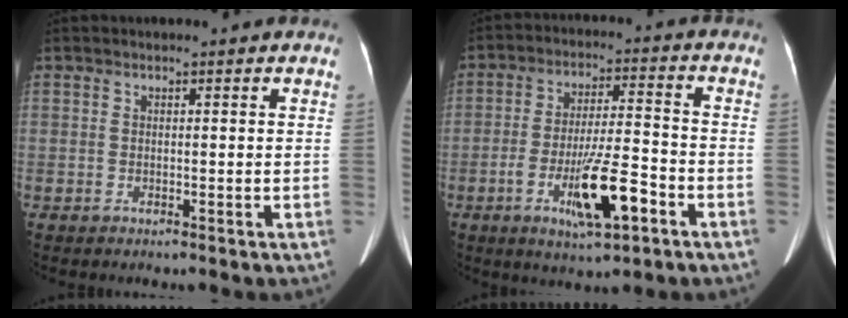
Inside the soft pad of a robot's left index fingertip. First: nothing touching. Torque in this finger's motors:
{"motor_torque": [1.38, 0.76, 0.86, 0.21]}